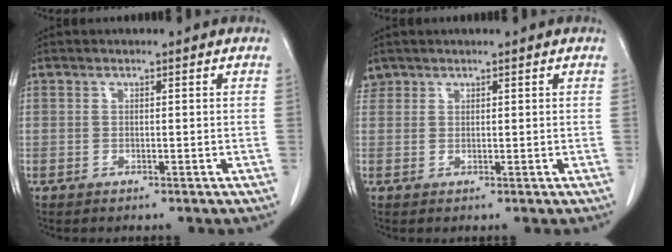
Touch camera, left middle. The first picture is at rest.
{"total": 1.5, "force": [1.2, 0.9, -0.1], "torque": [0.007, 0.012, 0.023]}